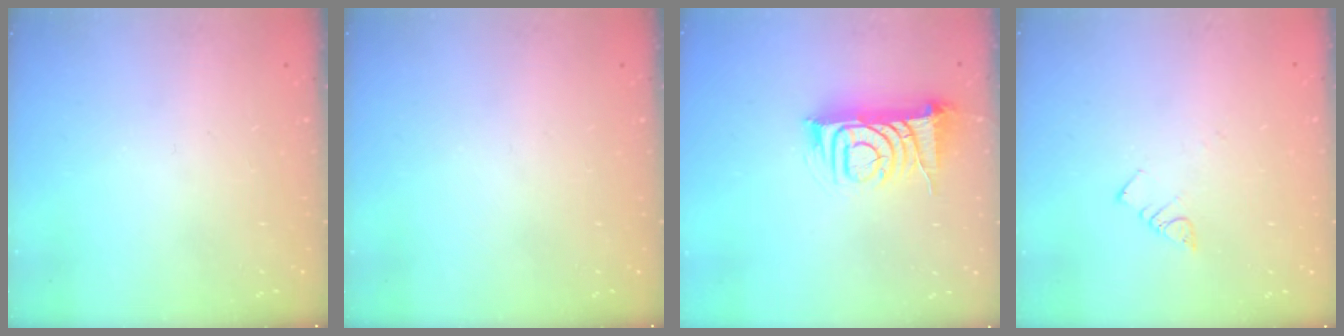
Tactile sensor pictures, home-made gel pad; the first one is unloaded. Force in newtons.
{"total": 0.0}
{"total": 10.2, "press": 10.1, "slide": 1.4}
{"total": 3.9, "press": 3.8, "slide": 0.5}